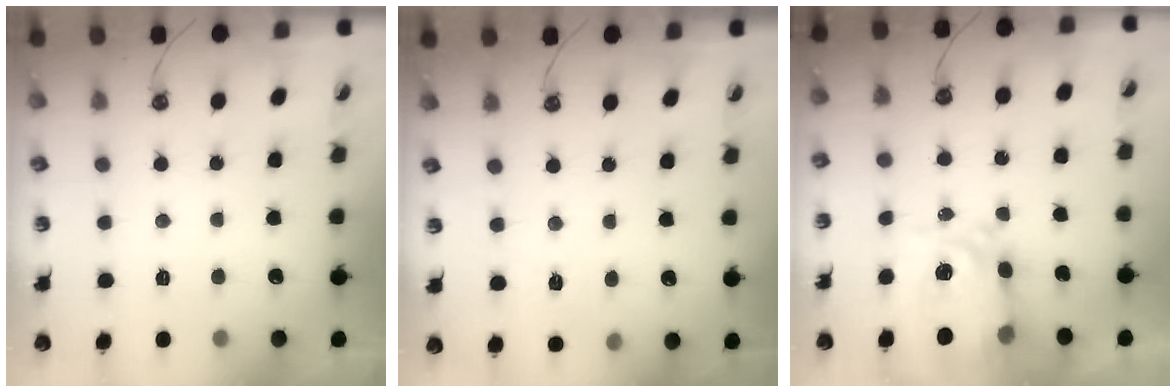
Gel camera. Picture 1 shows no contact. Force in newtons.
{"total": 4.1, "press": 4.0, "slide": 0.6}
{"total": 9.0, "press": 8.9, "slide": 0.7}